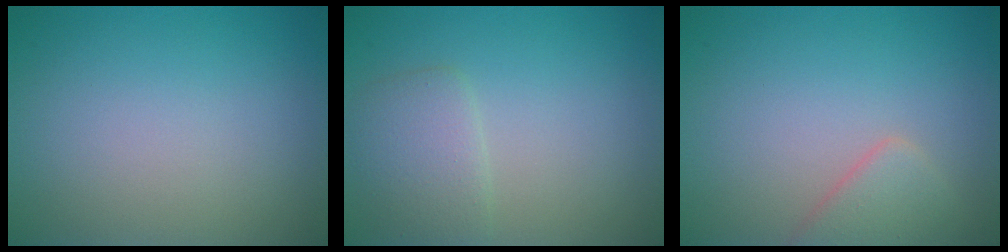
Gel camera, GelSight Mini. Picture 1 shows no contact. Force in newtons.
{"total": 2.7, "press": 2.7, "slide": 0.1}
{"total": 2.3, "press": 2.3, "slide": 0.1}